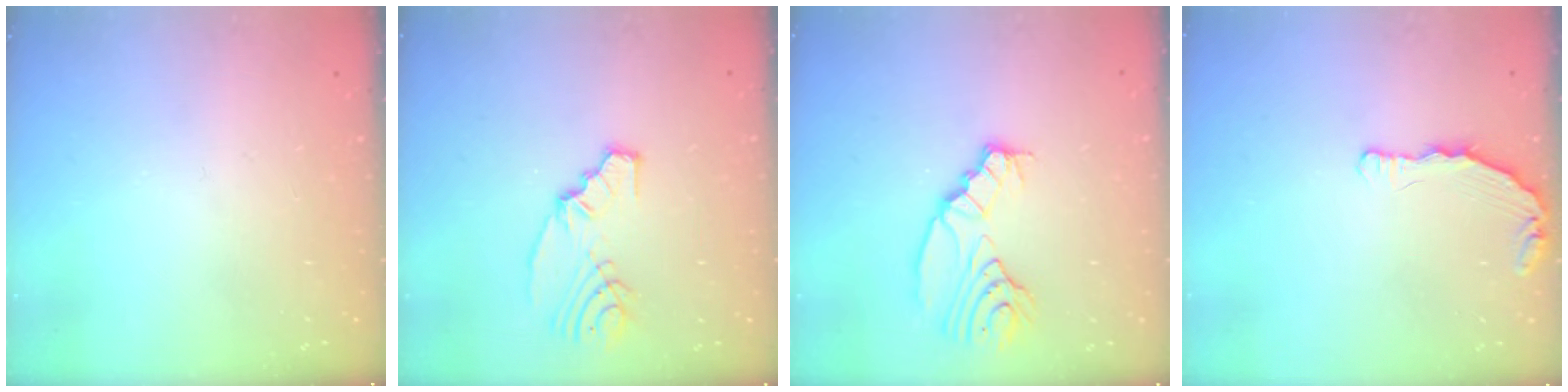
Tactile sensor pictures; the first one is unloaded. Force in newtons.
{"total": 7.3, "press": 6.3, "slide": 3.6}
{"total": 9.7, "press": 9.7, "slide": 0.8}
{"total": 6.3, "press": 4.7, "slide": 4.2}